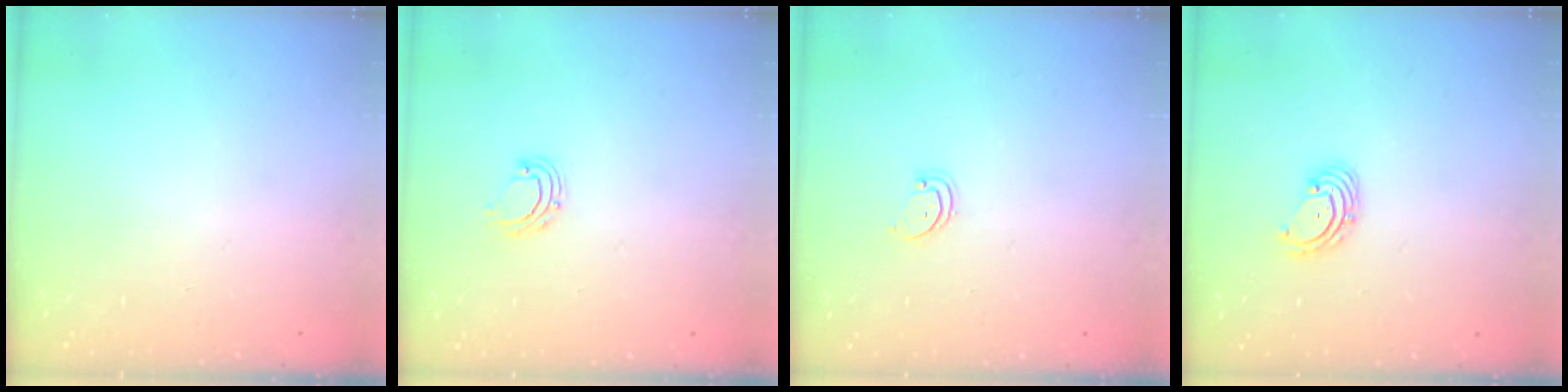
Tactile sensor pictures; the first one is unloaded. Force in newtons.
{"total": 6.2, "press": 6.1, "slide": 0.5}
{"total": 2.3, "press": 2.3, "slide": 0.1}
{"total": 3.3, "press": 3.3, "slide": 0.5}